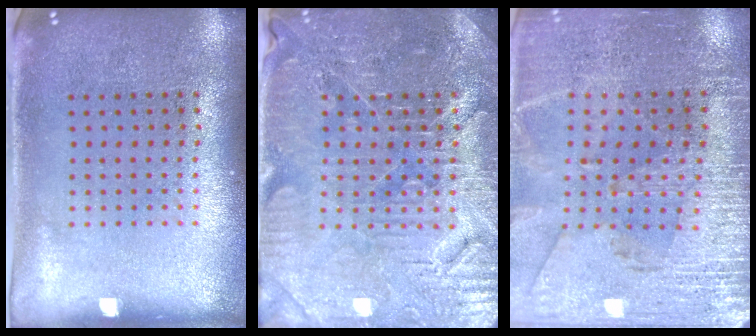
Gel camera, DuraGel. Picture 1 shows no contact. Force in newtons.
{"total": 4.2, "press": 4.1, "slide": 1.0}
{"total": 2.9, "press": 2.8, "slide": 0.8}